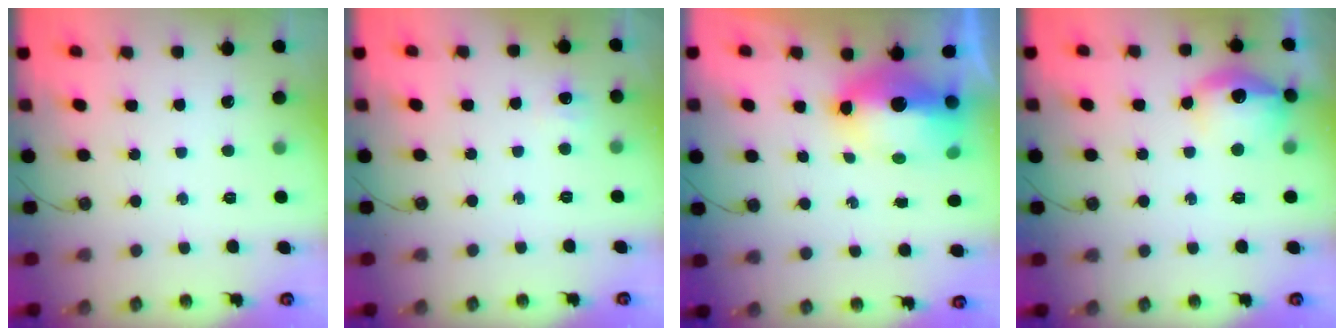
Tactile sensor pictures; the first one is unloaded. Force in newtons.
{"total": 4.7, "press": 4.7, "slide": 0.3}
{"total": 11.0, "press": 10.9, "slide": 1.1}
{"total": 13.6, "press": 13.6, "slide": 1.1}